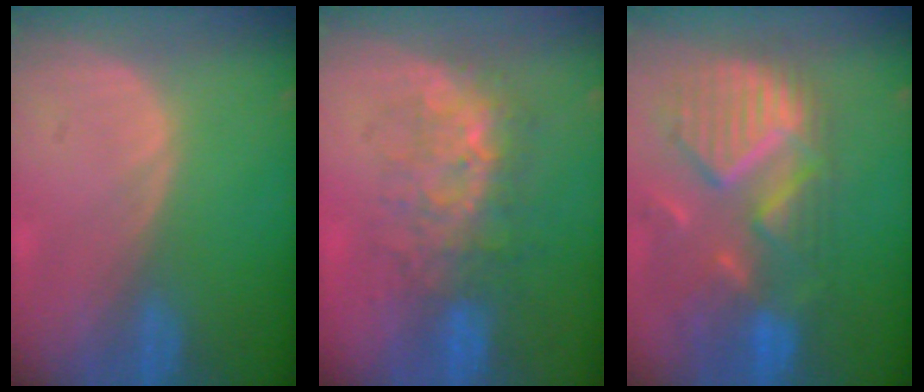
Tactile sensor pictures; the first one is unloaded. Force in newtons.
{"total": 8.0, "press": 7.6, "slide": 2.4}
{"total": 12.0, "press": 10.4, "slide": 6.0}